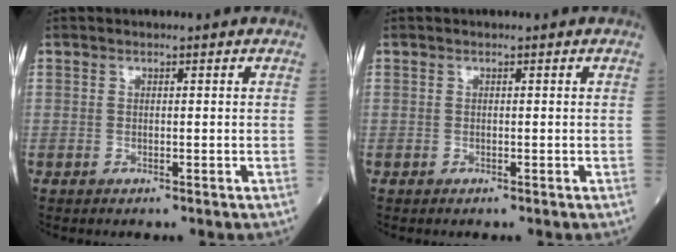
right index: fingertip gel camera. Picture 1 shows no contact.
{"total": 0.0}